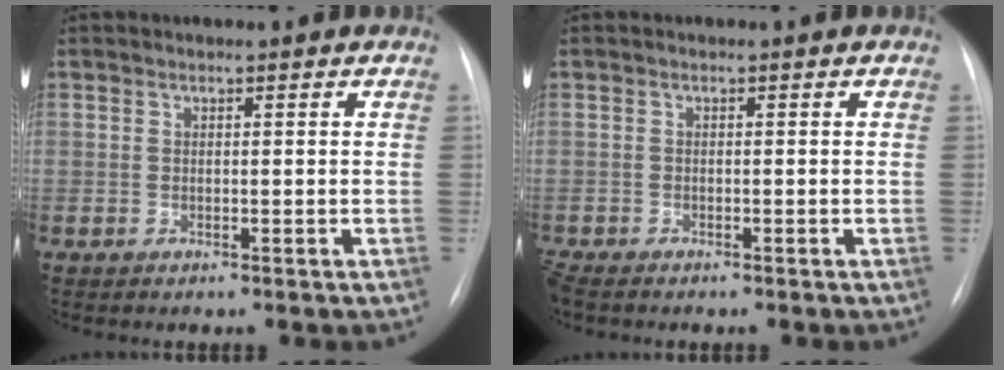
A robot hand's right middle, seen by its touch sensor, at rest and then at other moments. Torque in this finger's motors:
{"motor_torque": [0.66, -0.56, 0.17, 0.03]}